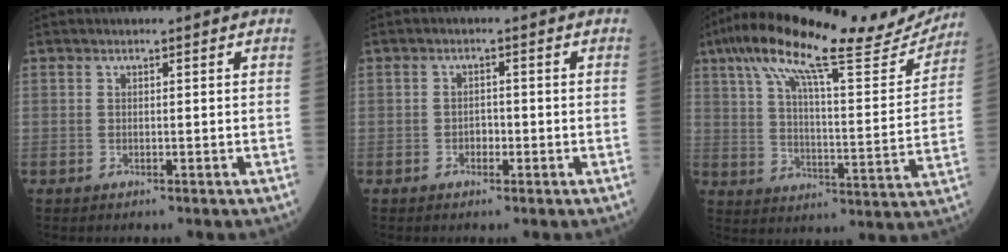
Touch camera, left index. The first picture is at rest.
{"total": 1.6, "force": [-0.9, 1.0, 0.8], "torque": [-0.008, 0.002, -0.016]}
{"total": 22.2, "force": [18.6, 2.5, 11.9], "torque": [-0.203, 0.005, 0.264]}